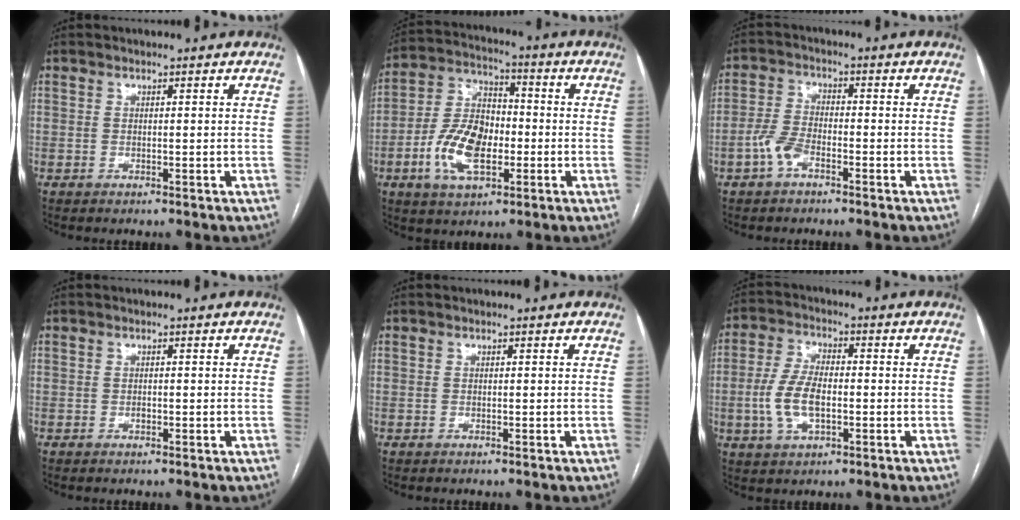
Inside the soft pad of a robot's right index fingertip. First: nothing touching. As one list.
[{"total": 12.3, "force": [-3.3, 6.3, 10.0], "torque": [-0.213, 0.015, -0.061]}, {"total": 4.5, "force": [-2.4, 2.0, 3.2], "torque": [-0.076, 0.008, -0.050]}, {"total": 0.5, "force": [-0.2, 0.3, 0.4], "torque": [-0.008, 0.001, -0.004]}, {"total": 0.0}, {"total": 8.2, "force": [-1.5, 3.8, 7.1], "torque": [-0.162, 0.006, -0.027]}]